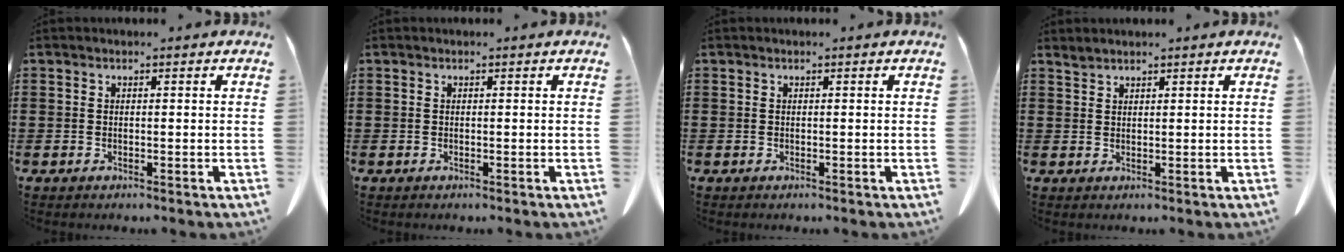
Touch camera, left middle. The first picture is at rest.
{"total": 0.0}
{"total": 0.0}
{"total": 1.1, "force": [1.1, 0.0, 0.1], "torque": [-0.005, -0.002, 0.023]}